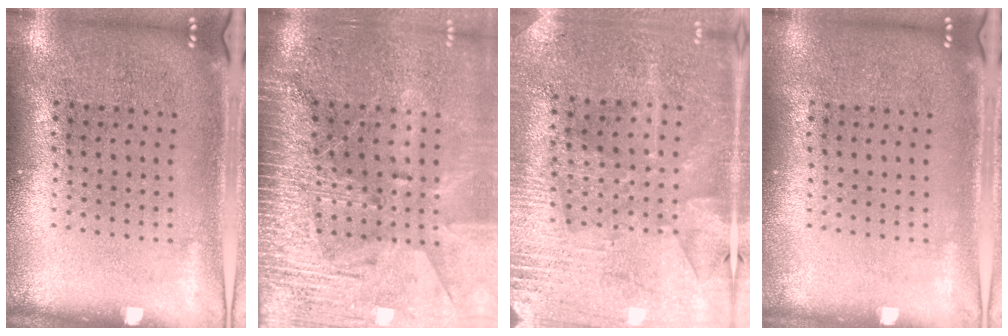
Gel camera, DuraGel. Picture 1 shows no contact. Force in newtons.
{"total": 4.0, "press": 3.4, "slide": 2.0}
{"total": 2.8, "press": 2.7, "slide": 0.7}
{"total": 0.0}